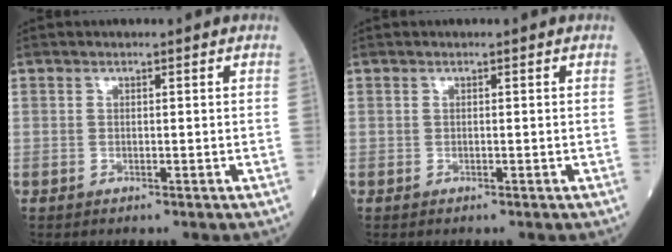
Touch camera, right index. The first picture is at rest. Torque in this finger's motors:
{"motor_torque": [0.04, -0.04, 0.00, 0.01]}